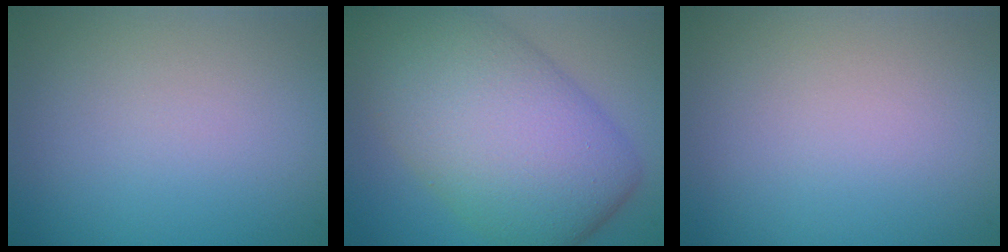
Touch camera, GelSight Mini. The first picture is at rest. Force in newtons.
{"total": 12.5, "press": 12.5, "slide": 0.4}
{"total": 0.0}